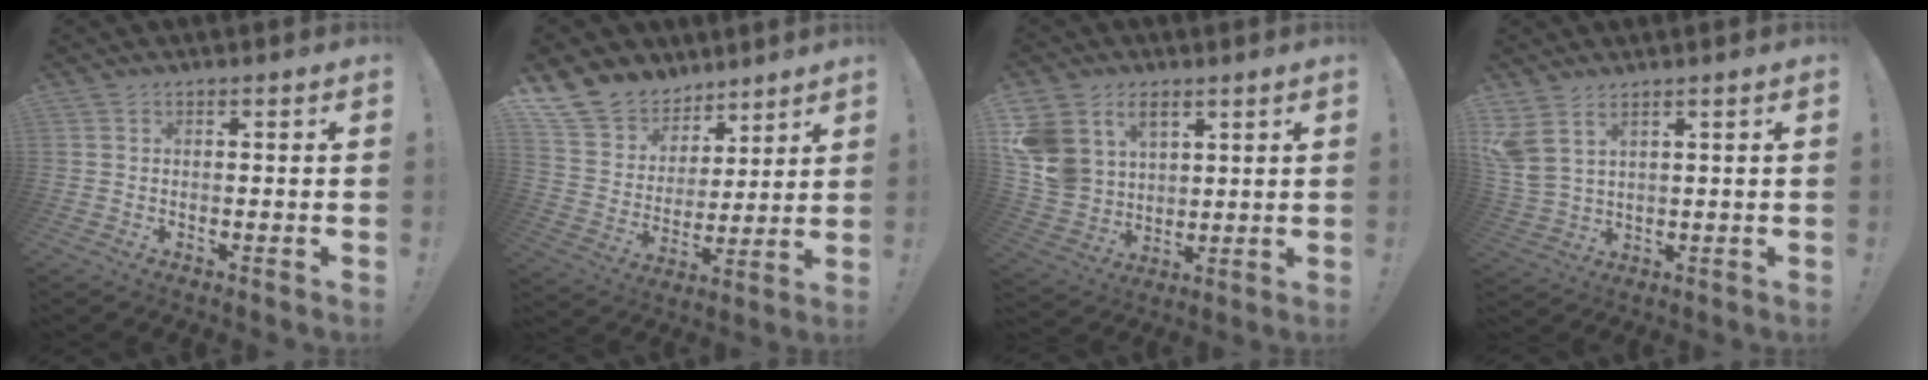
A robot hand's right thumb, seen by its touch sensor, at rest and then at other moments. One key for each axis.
{"total": 13.2, "fx": 9.0, "fy": 9.2, "fz": 2.7, "tx": -0.049, "ty": -0.072, "tz": 0.183}
{"total": 11.8, "fx": 6.2, "fy": 9.0, "fz": 4.5, "tx": -0.089, "ty": -0.045, "tz": 0.126}
{"total": 6.0, "fx": 3.9, "fy": 2.7, "fz": 3.6, "tx": -0.075, "ty": -0.017, "tz": 0.077}